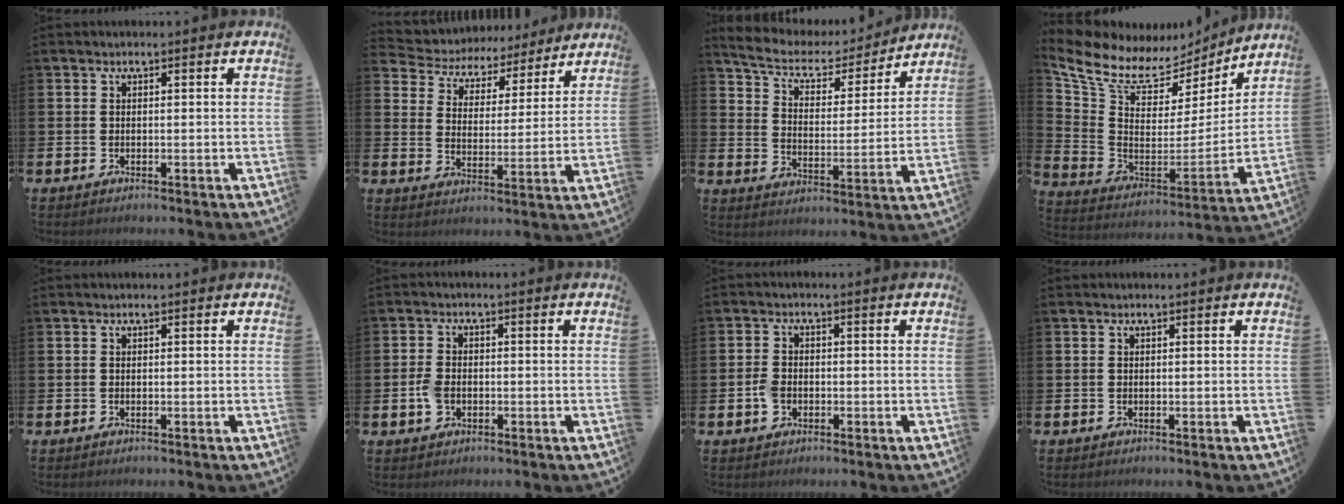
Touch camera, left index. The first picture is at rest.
{"total": 5.2, "force": [4.6, 2.4, 0.2], "torque": [-0.035, -0.038, 0.074]}
{"total": 6.2, "force": [5.5, 2.4, 1.8], "torque": [-0.071, -0.036, 0.090]}
{"total": 10.1, "force": [7.8, 5.3, 3.6], "torque": [-0.121, -0.043, 0.140]}
{"total": 0.0}
{"total": 2.9, "force": [-0.6, 2.1, 1.9], "torque": [-0.035, 0.008, -0.011]}
{"total": 2.4, "force": [-0.6, 1.9, 1.3], "torque": [-0.025, 0.006, -0.013]}
{"total": 0.0}